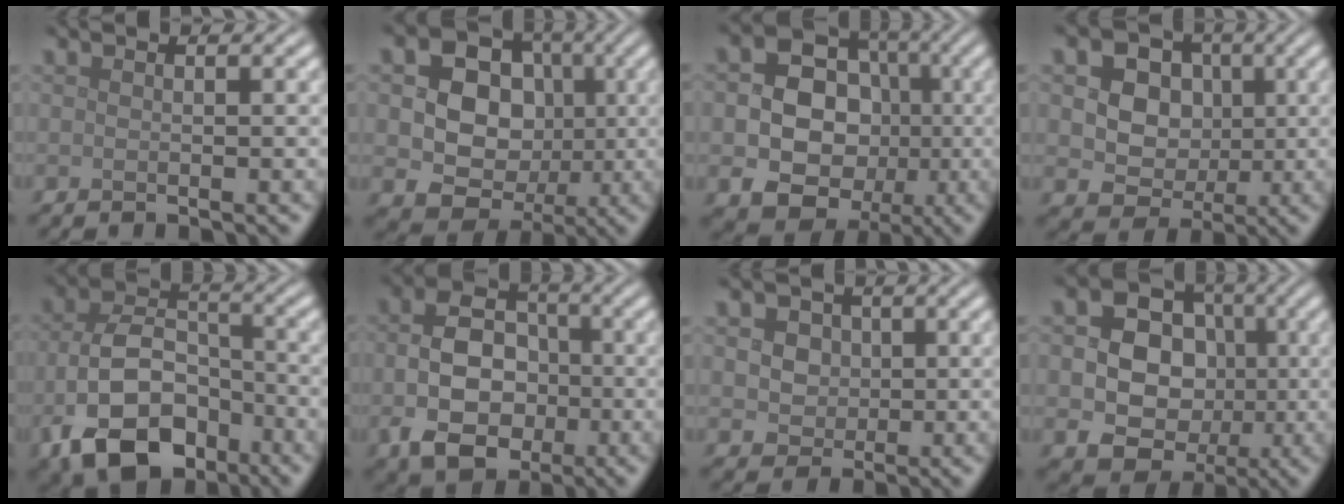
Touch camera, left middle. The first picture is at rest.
{"total": 11.1, "force": [0.9, 9.6, 5.5], "torque": [-0.084, 0.021, -0.003]}
{"total": 11.1, "force": [-1.5, 9.8, 4.9], "torque": [-0.062, 0.007, -0.049]}
{"total": 8.6, "force": [1.7, 7.2, 4.4], "torque": [-0.064, 0.027, 0.020]}
{"total": 9.6, "force": [-4.5, 6.0, 6.0], "torque": [-0.121, -0.011, -0.082]}
{"total": 7.4, "force": [-2.0, 5.4, 4.7], "torque": [-0.086, -0.007, -0.037]}
{"total": 5.9, "force": [1.8, 4.8, 2.9], "torque": [-0.038, 0.023, 0.012]}
{"total": 10.3, "force": [-0.6, 9.3, 4.5], "torque": [-0.067, 0.017, -0.034]}